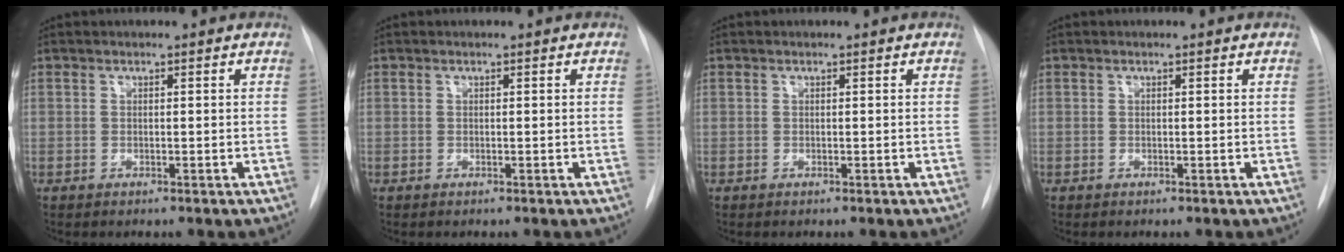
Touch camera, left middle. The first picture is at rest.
{"total": 0.0}
{"total": 0.0}
{"total": 0.0}